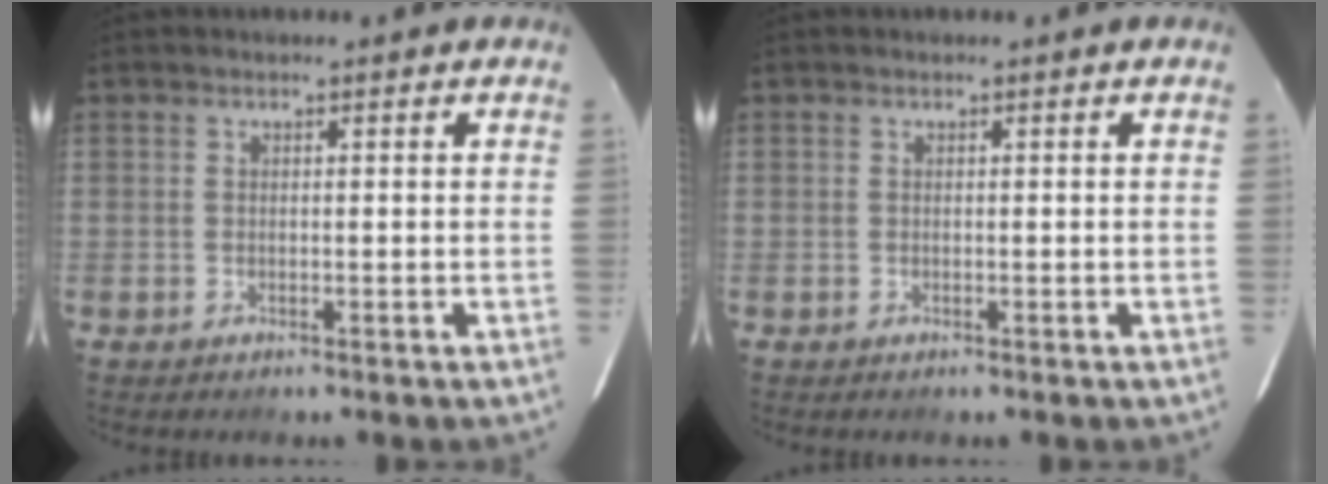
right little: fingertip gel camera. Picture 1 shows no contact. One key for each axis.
{"total": 0.0}